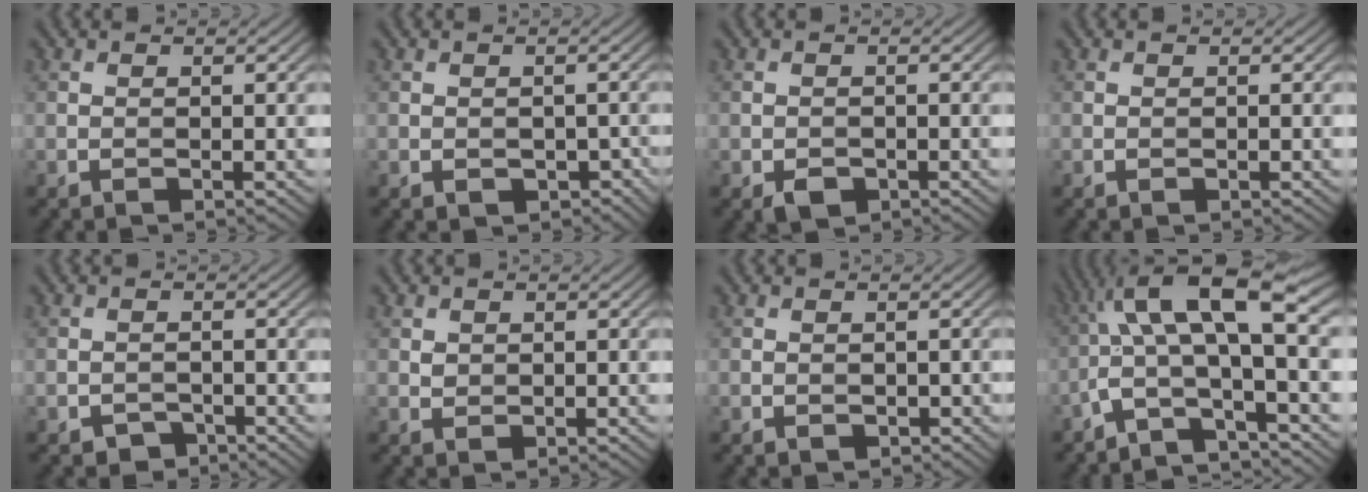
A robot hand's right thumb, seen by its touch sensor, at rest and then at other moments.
{"total": 2.3, "force": [-0.8, 1.8, 1.3], "torque": [-0.023, -0.013, -0.009]}
{"total": 1.9, "force": [-1.0, 1.3, 1.0], "torque": [-0.019, -0.007, -0.018]}
{"total": 0.0}
{"total": 1.8, "force": [-1.3, 1.2, 0.5], "torque": [-0.005, -0.002, -0.026]}
{"total": 1.2, "force": [0.6, 1.0, 0.4], "torque": [-0.013, -0.001, 0.013]}
{"total": 0.8, "force": [0.0, 0.7, 0.3], "torque": [-0.007, -0.007, 0.002]}
{"total": 11.9, "force": [0.1, 3.0, 11.5], "torque": [-0.204, 0.035, -0.015]}